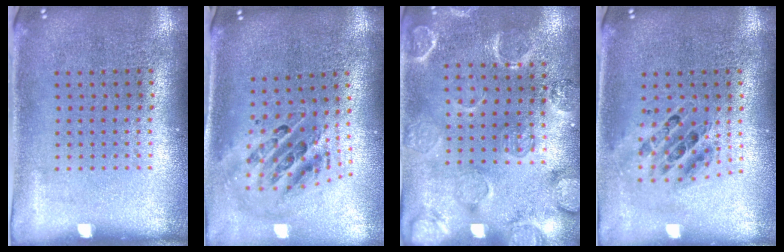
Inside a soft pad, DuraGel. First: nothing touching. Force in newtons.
{"total": 1.4, "press": 1.3, "slide": 0.7}
{"total": 2.4, "press": 2.2, "slide": 0.8}
{"total": 0.8, "press": 0.8, "slide": 0.1}